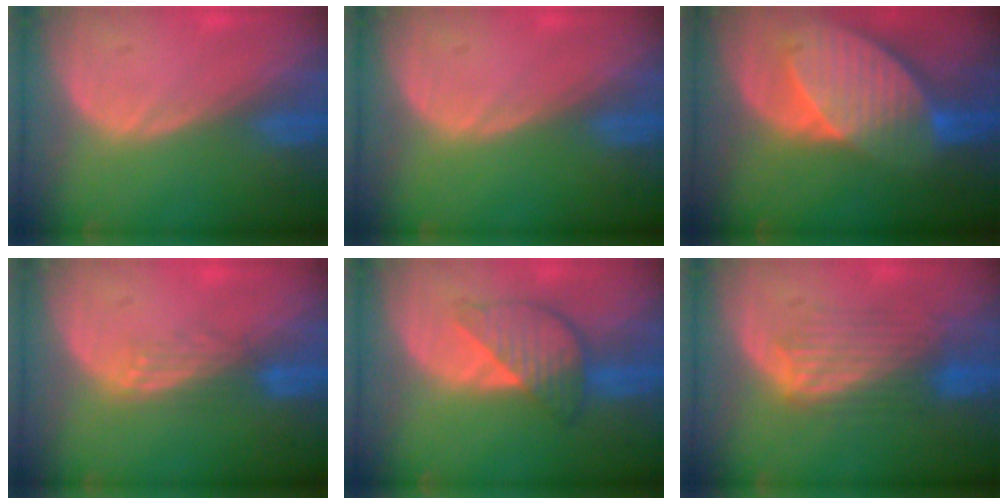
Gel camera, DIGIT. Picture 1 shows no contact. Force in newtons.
{"total": 0.0}
{"total": 10.5, "press": 9.2, "slide": 5.1}
{"total": 2.9, "press": 2.7, "slide": 1.1}
{"total": 6.3, "press": 6.3, "slide": 0.3}
{"total": 6.4, "press": 6.4, "slide": 0.5}